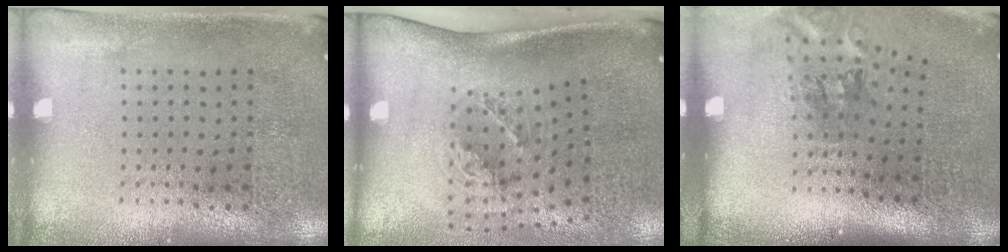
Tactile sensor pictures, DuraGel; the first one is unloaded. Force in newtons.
{"total": 1.9, "press": 1.2, "slide": 1.5}
{"total": 2.2, "press": 1.3, "slide": 1.7}